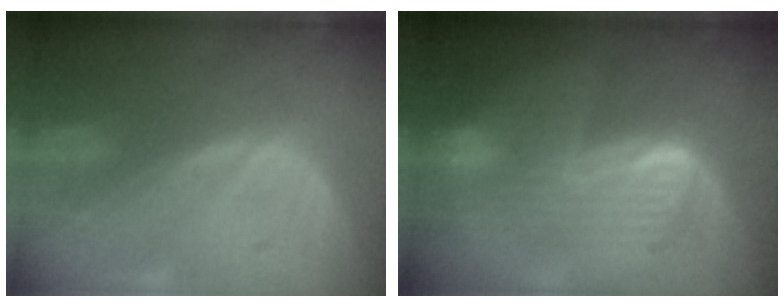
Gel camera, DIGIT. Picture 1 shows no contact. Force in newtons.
{"total": 7.3, "press": 7.3, "slide": 0.2}